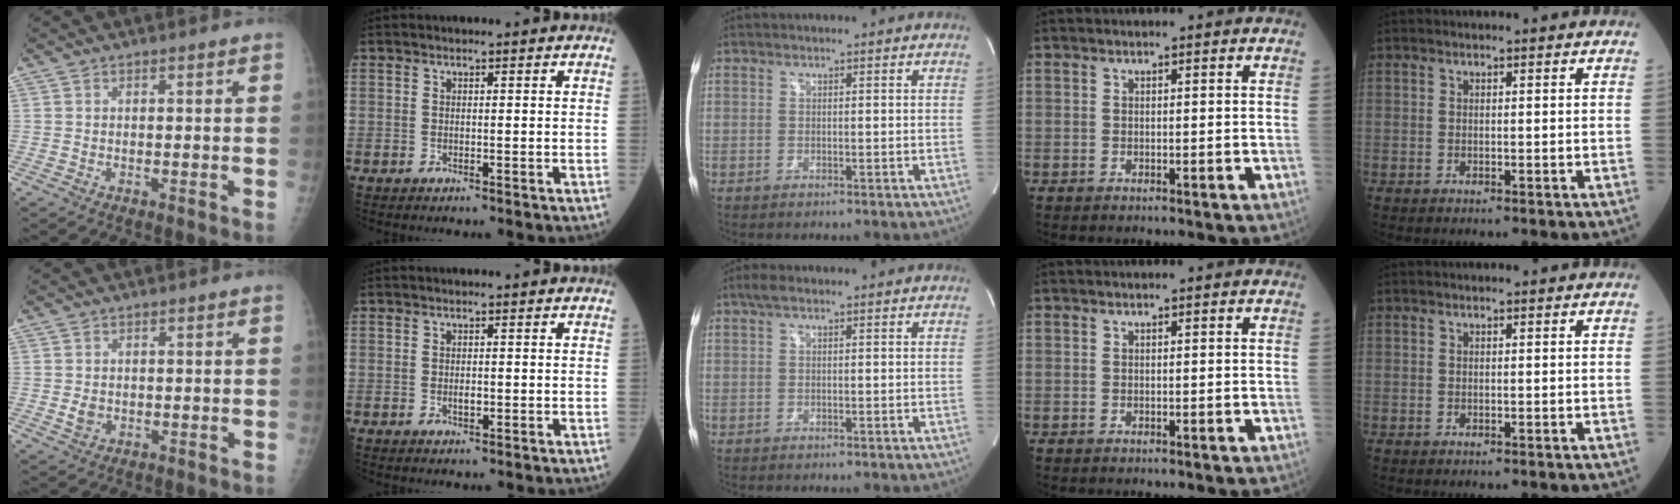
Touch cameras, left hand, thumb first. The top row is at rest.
{"thumb": {"total": 2.3, "force": [-0.2, 1.9, 1.2], "torque": [-0.016, 0.000, 0.000]}, "index": {"total": 1.0, "force": [0.0, 0.5, 0.8], "torque": [-0.016, -0.001, 0.000]}, "middle": {"total": 1.9, "force": [1.2, 0.6, 1.4], "torque": [-0.034, 0.021, 0.020]}}